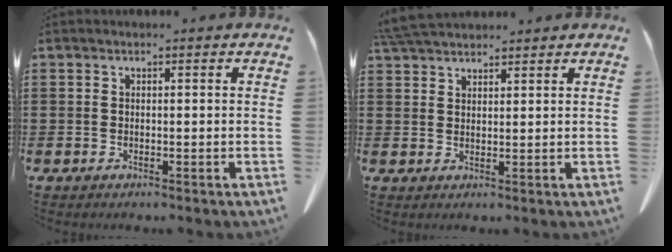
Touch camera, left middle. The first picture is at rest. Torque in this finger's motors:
{"motor_torque": [0.78, 0.36, 0.42, 0.16]}